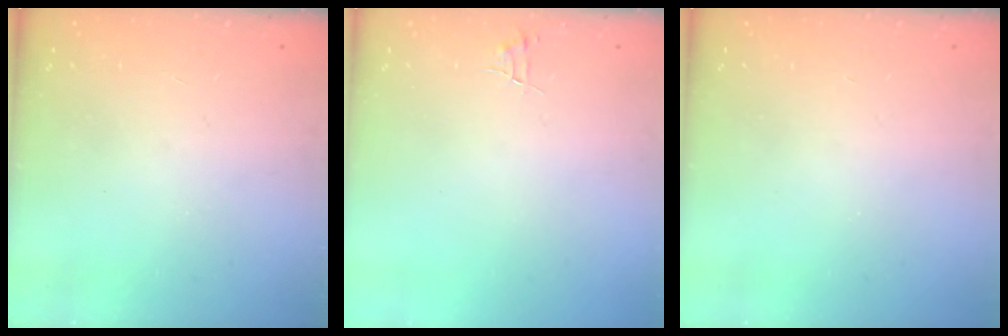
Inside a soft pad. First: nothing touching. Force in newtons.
{"total": 3.2, "press": 3.2, "slide": 0.2}
{"total": 0.0}